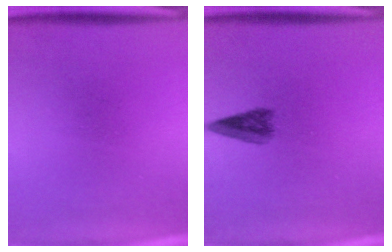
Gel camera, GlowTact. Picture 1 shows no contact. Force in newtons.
{"total": 3.0}